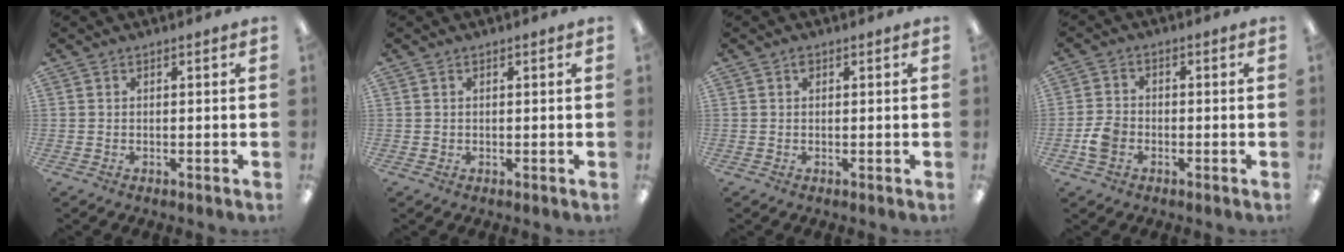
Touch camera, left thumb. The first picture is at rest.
{"total": 0.5, "force": [0.2, 0.5, -0.1], "torque": [0.001, 0.004, 0.003]}
{"total": 0.9, "force": [0.4, 0.5, 0.5], "torque": [-0.012, 0.004, 0.007]}
{"total": 5.0, "force": [-1.8, 3.8, 2.7], "torque": [-0.056, 0.010, -0.034]}